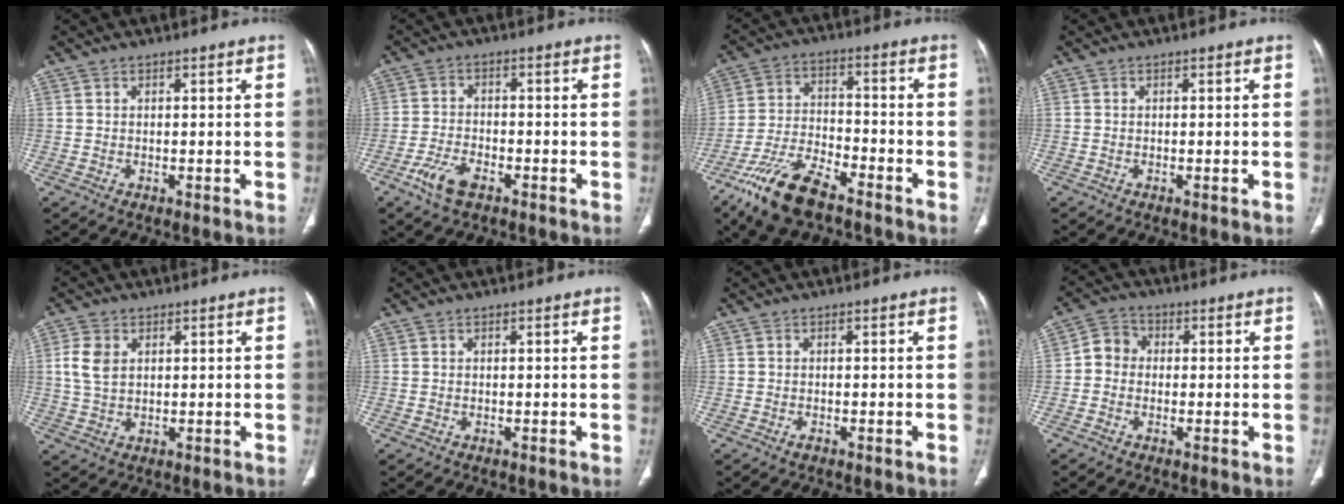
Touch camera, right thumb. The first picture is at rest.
{"total": 6.0, "force": [-3.5, 2.8, 3.9], "torque": [-0.085, 0.013, -0.066]}
{"total": 13.0, "force": [-9.0, 4.9, 7.9], "torque": [-0.155, 0.037, -0.175]}
{"total": 0.8, "force": [-0.3, 0.1, 0.7], "torque": [-0.012, -0.002, -0.002]}
{"total": 5.6, "force": [1.5, 3.8, 3.7], "torque": [-0.074, 0.001, 0.034]}
{"total": 0.0}
{"total": 0.6, "force": [-0.4, 0.2, 0.4], "torque": [-0.008, -0.001, -0.008]}
{"total": 4.5, "force": [-0.4, 4.0, 2.0], "torque": [-0.019, 0.014, -0.021]}